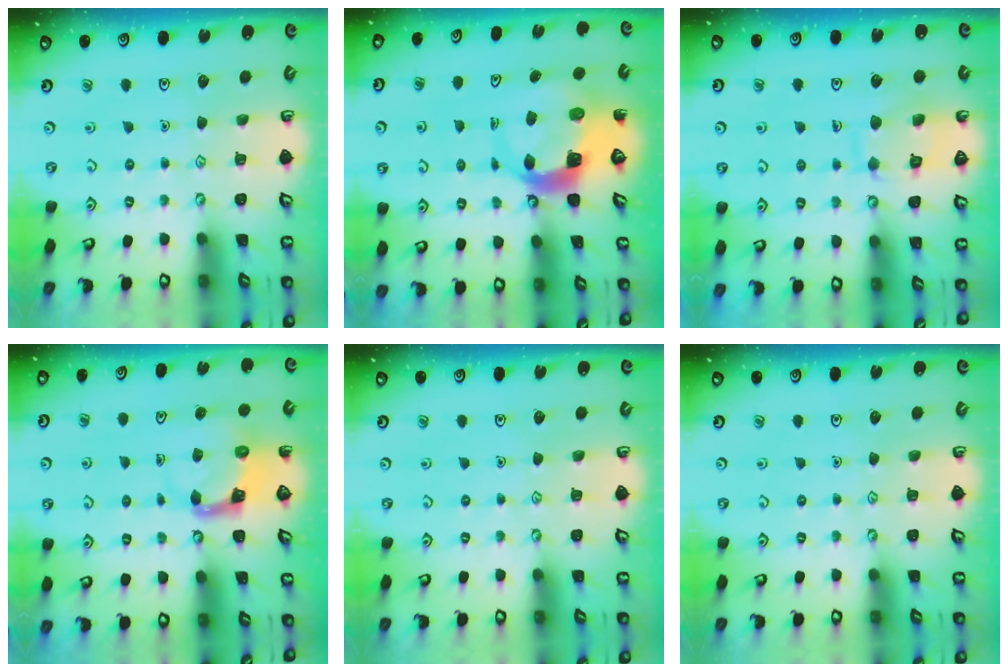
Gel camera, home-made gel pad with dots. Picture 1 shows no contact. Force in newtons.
{"total": 6.8, "press": 6.7, "slide": 0.9}
{"total": 10.4, "press": 10.3, "slide": 0.8}
{"total": 3.9, "press": 3.9, "slide": 0.7}
{"total": 0.0}
{"total": 0.0}